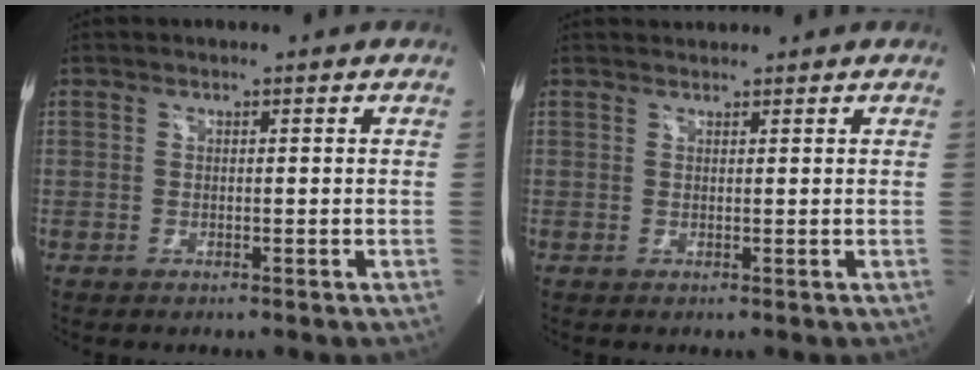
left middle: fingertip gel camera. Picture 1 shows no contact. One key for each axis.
{"total": 1.3, "fx": 1.3, "fy": 0.0, "fz": -0.2, "tx": -0.007, "ty": 0.014, "tz": 0.027}